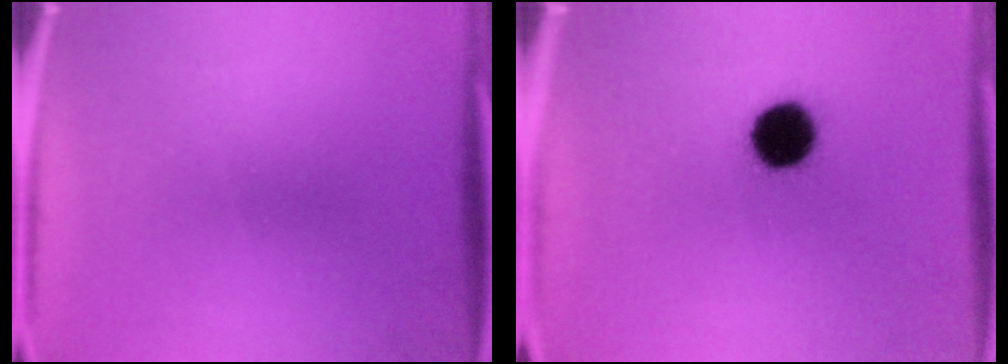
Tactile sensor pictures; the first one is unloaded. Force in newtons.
{"total": 10.5}